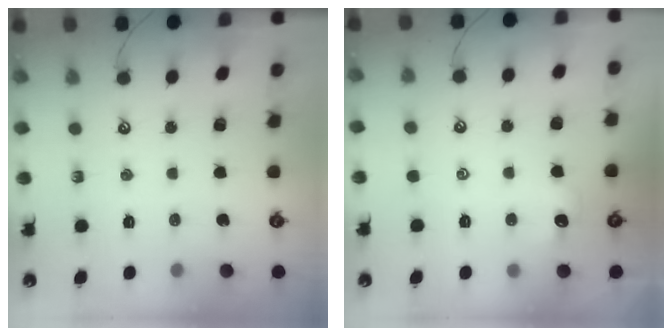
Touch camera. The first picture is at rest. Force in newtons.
{"total": 1.0, "press": 0.8, "slide": 0.6}